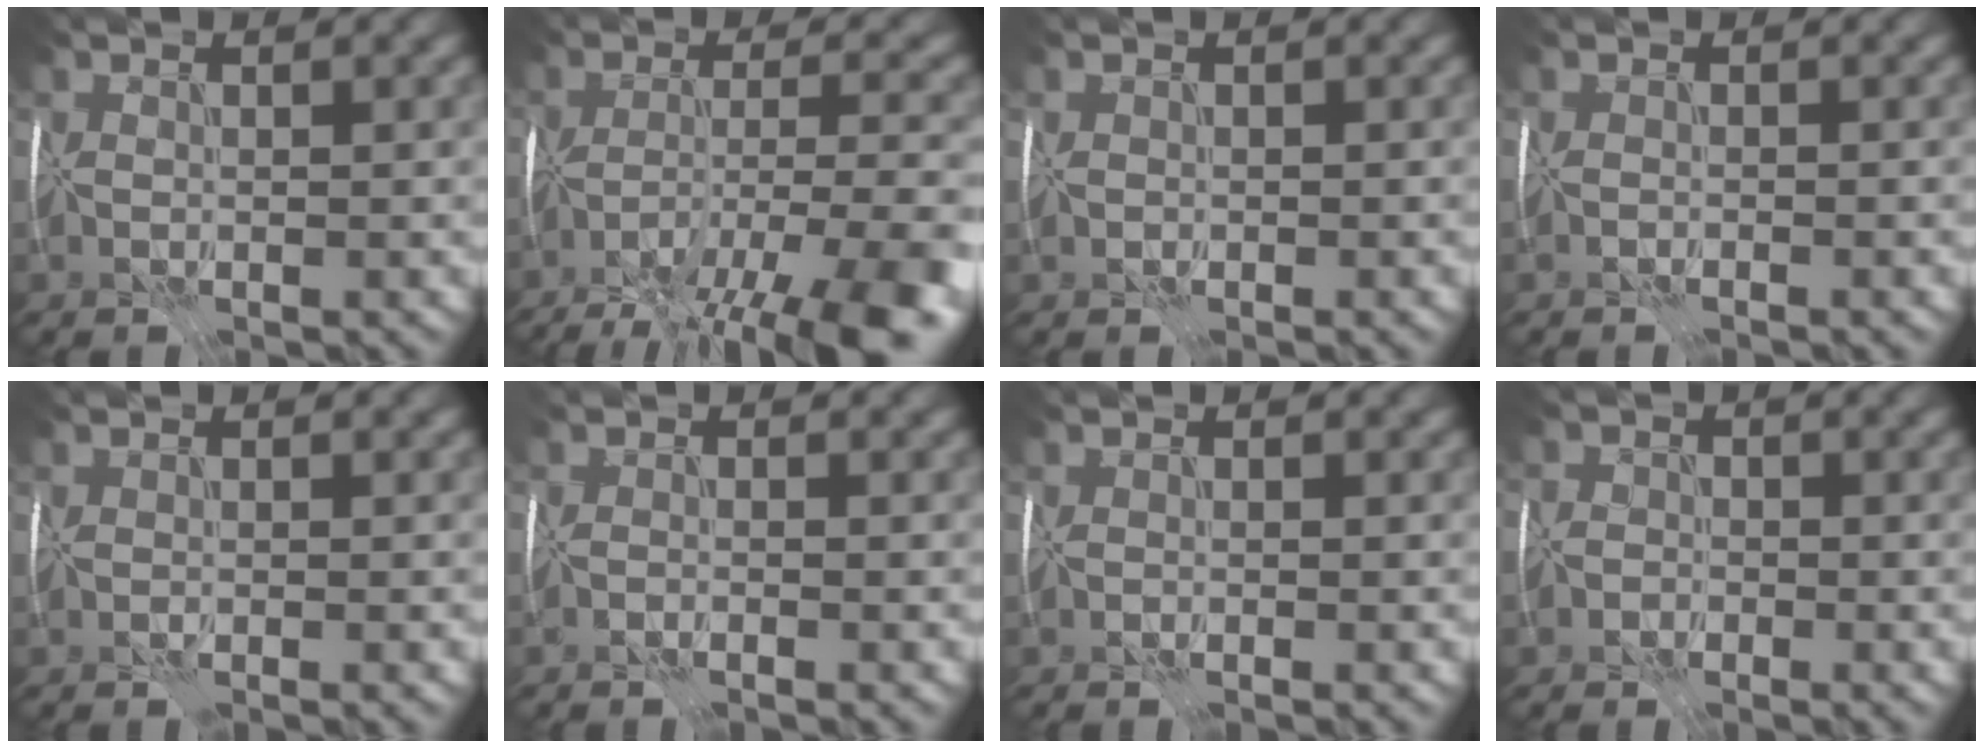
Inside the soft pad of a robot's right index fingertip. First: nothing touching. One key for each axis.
{"total": 14.0, "fx": -10.8, "fy": 2.2, "fz": 8.7, "tx": -0.157, "ty": -0.033, "tz": -0.150}
{"total": 0.5, "fx": -0.4, "fy": 0.0, "fz": -0.3, "tx": 0.004, "ty": -0.004, "tz": -0.007}
{"total": 1.4, "fx": -1.3, "fy": -0.5, "fz": -0.1, "tx": 0.004, "ty": -0.013, "tz": -0.021}
{"total": 0.7, "fx": -0.6, "fy": -0.2, "fz": 0.3, "tx": 0.005, "ty": -0.009, "tz": -0.012}
{"total": 1.6, "fx": -1.4, "fy": -0.7, "fz": 0.0, "tx": -0.001, "ty": -0.009, "tz": -0.025}
{"total": 1.0, "fx": -1.0, "fy": -0.3, "fz": 0.0, "tx": 0.008, "ty": -0.013, "tz": -0.017}
{"total": 3.2, "fx": -2.1, "fy": 2.3, "fz": 0.6, "tx": 0.019, "ty": 0.008, "tz": -0.064}